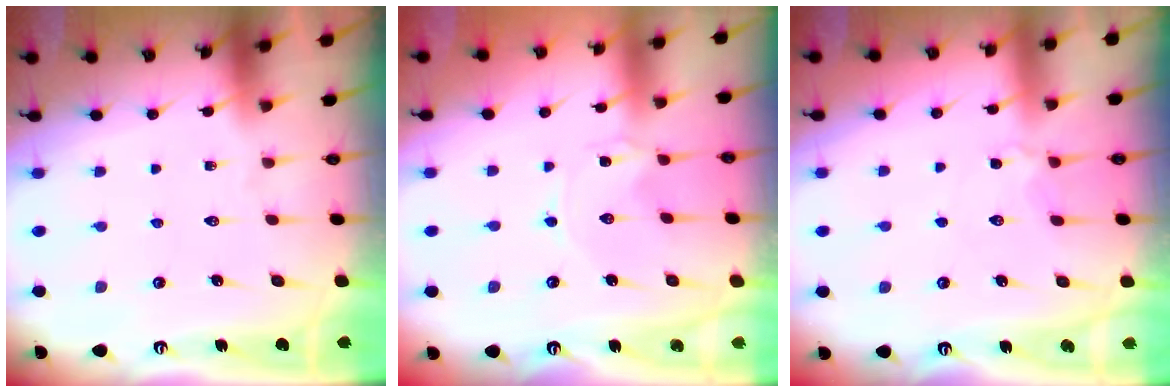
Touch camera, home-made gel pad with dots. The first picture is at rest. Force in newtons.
{"total": 0.0}
{"total": 2.9, "press": 2.9, "slide": 0.6}